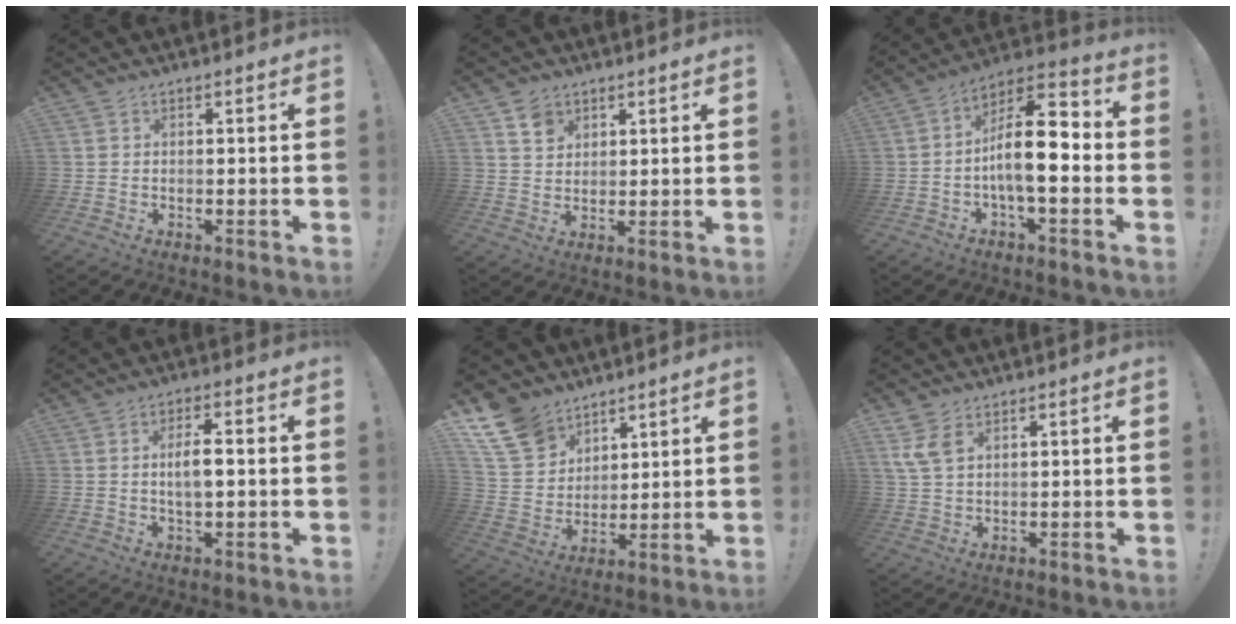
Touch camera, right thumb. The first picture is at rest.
{"total": 5.5, "force": [3.5, 3.9, 1.4], "torque": [-0.013, -0.019, 0.064]}
{"total": 15.3, "force": [-1.8, 5.9, 14.0], "torque": [-0.233, 0.015, -0.029]}
{"total": 5.6, "force": [0.1, 2.1, 5.2], "torque": [-0.092, 0.000, -0.003]}
{"total": 14.3, "force": [9.9, 9.0, 5.0], "torque": [-0.111, -0.060, 0.197]}
{"total": 6.3, "force": [3.3, 3.5, 4.0], "torque": [-0.087, -0.006, 0.066]}